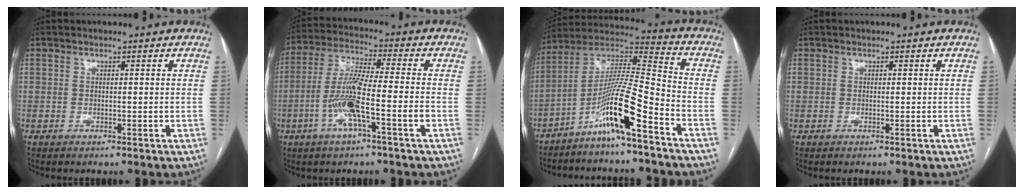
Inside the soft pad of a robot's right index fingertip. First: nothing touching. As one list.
[{"total": 10.5, "force": [-3.5, 0.3, 9.9], "torque": [-0.199, 0.003, -0.071]}, {"total": 12.8, "force": [-7.4, -0.3, 10.5], "torque": [-0.206, 0.006, -0.141]}, {"total": 0.0}]